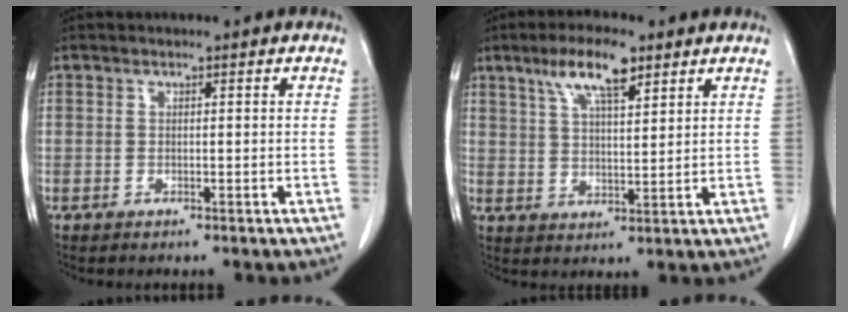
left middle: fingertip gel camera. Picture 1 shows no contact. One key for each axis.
{"total": 8.3, "fx": 5.2, "fy": 2.0, "fz": 6.1, "tx": -0.119, "ty": 0.009, "tz": 0.094}